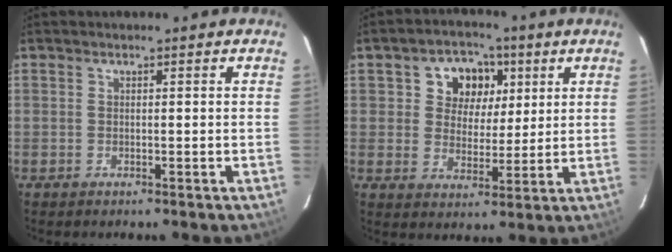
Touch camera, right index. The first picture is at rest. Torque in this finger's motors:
{"motor_torque": [0.15, 0.08, 0.14, 0.06]}